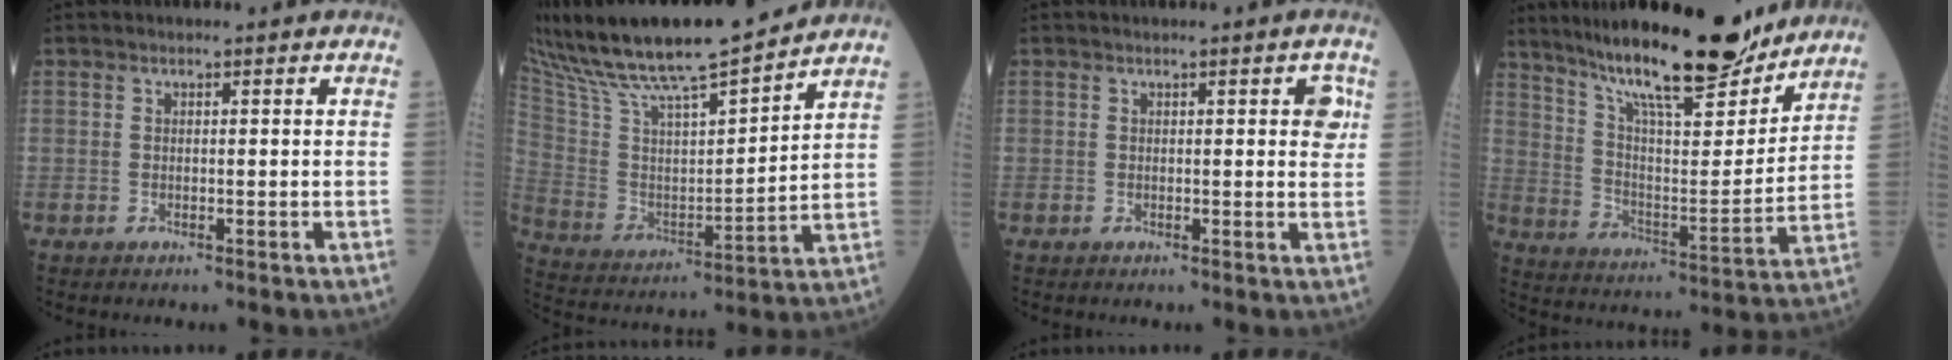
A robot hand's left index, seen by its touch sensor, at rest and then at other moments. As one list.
[{"total": 20.5, "force": [18.0, 1.8, 9.6], "torque": [-0.183, 0.002, 0.309]}, {"total": 2.6, "force": [0.9, 0.7, 2.3], "torque": [-0.019, 0.002, 0.005]}, {"total": 20.2, "force": [16.9, 3.0, 10.6], "torque": [-0.177, -0.012, 0.274]}]